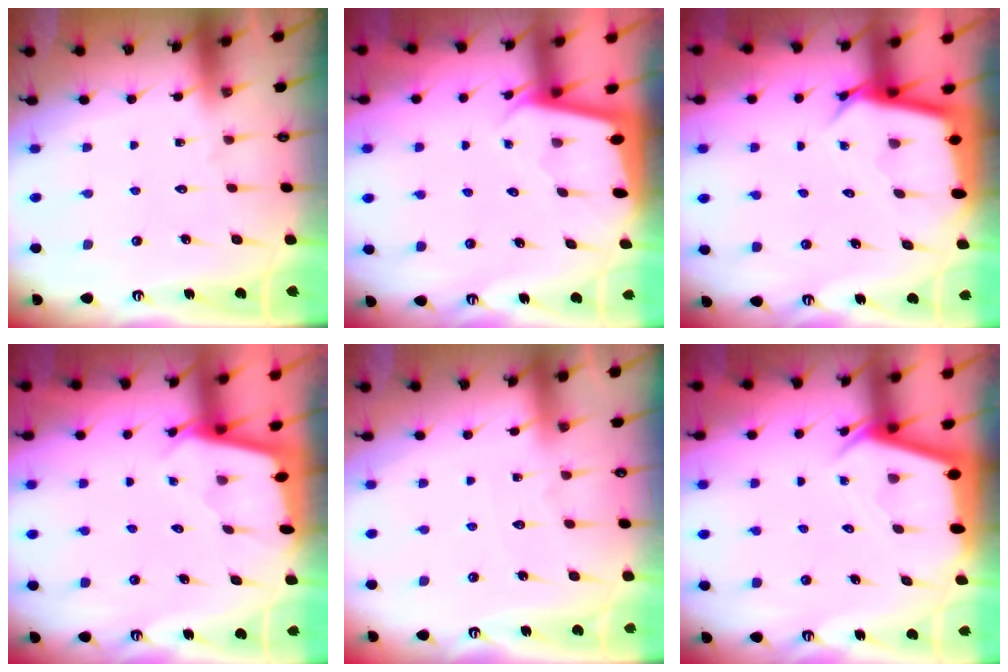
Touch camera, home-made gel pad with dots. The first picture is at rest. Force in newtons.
{"total": 1.9, "press": 1.9, "slide": 0.1}
{"total": 4.0, "press": 4.0, "slide": 0.2}
{"total": 1.8, "press": 1.8, "slide": 0.1}
{"total": 2.4, "press": 2.4, "slide": 0.3}
{"total": 2.7, "press": 2.7, "slide": 0.2}